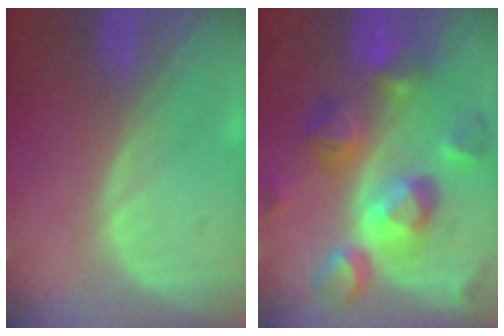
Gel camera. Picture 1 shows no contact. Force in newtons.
{"total": 11.2, "press": 11.2, "slide": 1.1}